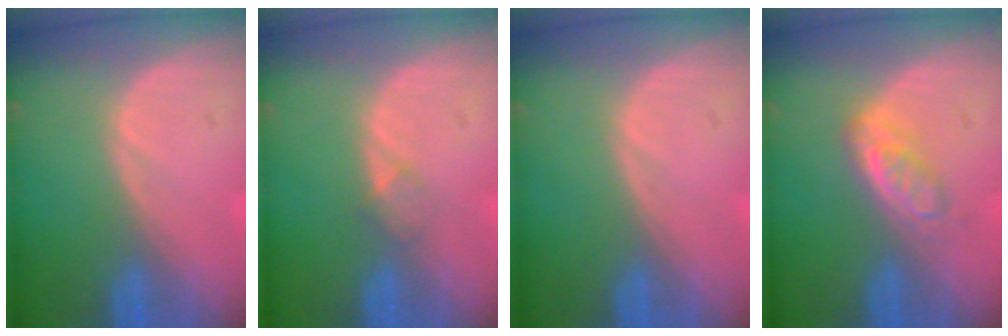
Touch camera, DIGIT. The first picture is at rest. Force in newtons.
{"total": 1.4, "press": 1.4, "slide": 0.1}
{"total": 0.0}
{"total": 4.1, "press": 4.0, "slide": 0.3}